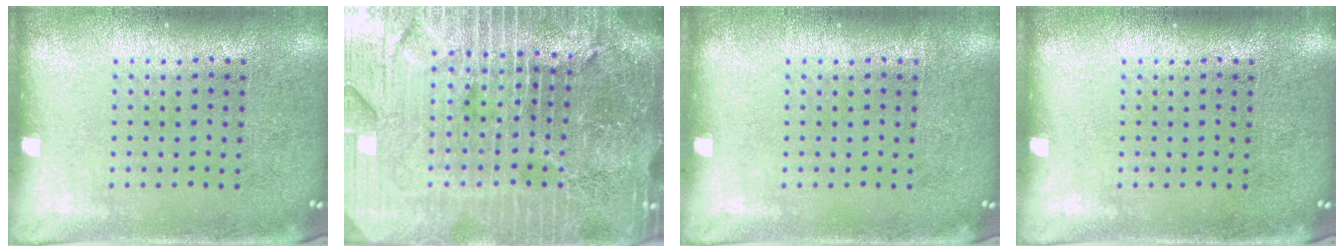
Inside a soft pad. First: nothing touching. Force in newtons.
{"total": 6.5, "press": 5.7, "slide": 3.1}
{"total": 0.0}
{"total": 0.0}